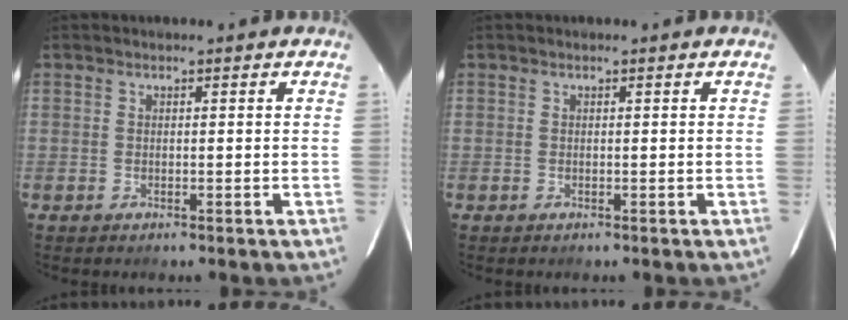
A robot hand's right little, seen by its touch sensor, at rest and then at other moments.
{"total": 0.0}